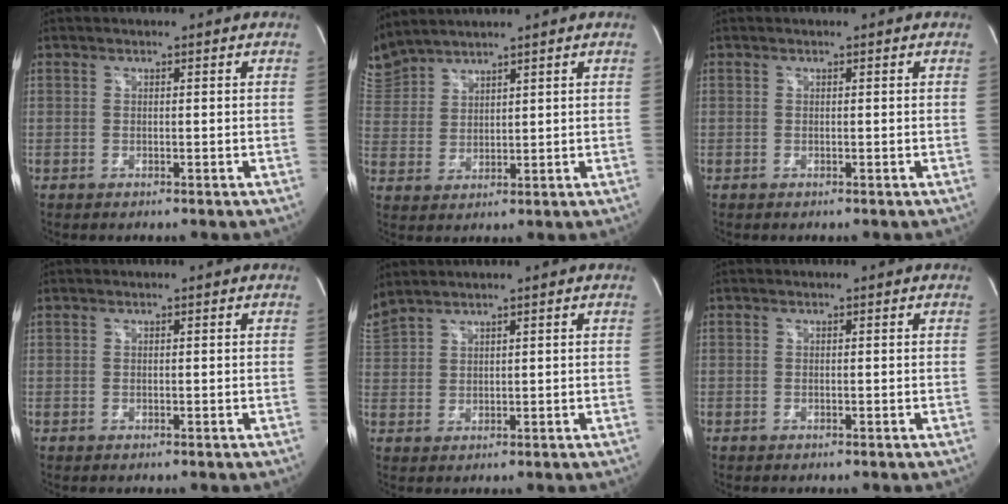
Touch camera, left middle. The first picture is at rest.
{"total": 6.7, "force": [6.5, 0.9, 1.1], "torque": [-0.043, 0.019, 0.143]}
{"total": 0.0}
{"total": 0.0}
{"total": 4.6, "force": [4.3, 0.1, 1.6], "torque": [-0.056, 0.019, 0.101]}
{"total": 0.0}